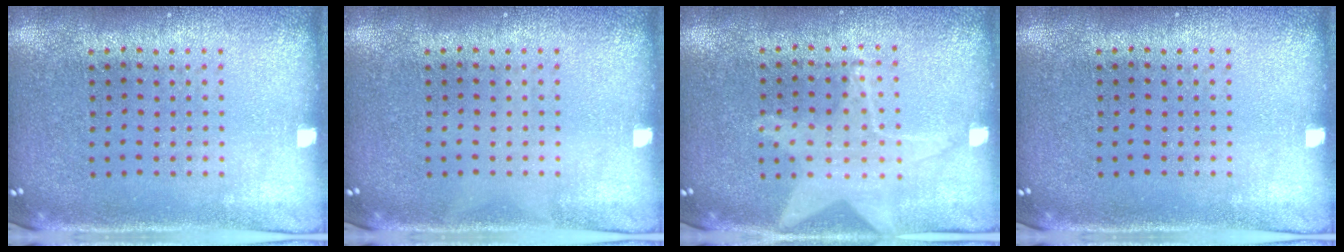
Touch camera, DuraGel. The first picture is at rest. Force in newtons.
{"total": 0.0}
{"total": 1.5, "press": 1.4, "slide": 0.5}
{"total": 0.0}